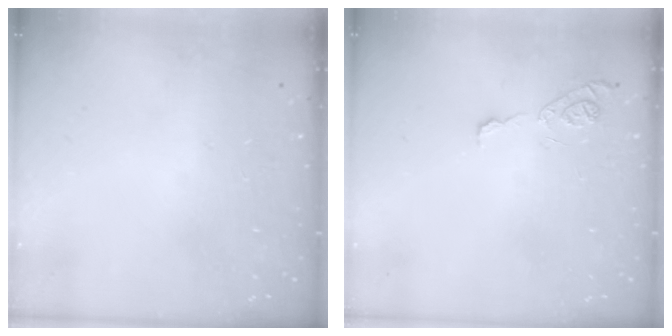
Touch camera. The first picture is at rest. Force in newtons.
{"total": 7.6, "press": 7.5, "slide": 0.8}